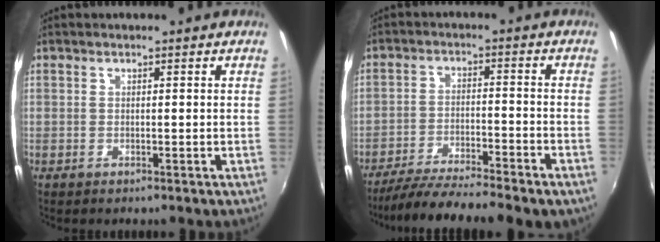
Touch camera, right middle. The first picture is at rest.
{"total": 14.9, "force": [-12.6, 1.1, 7.8], "torque": [-0.148, -0.031, -0.198]}